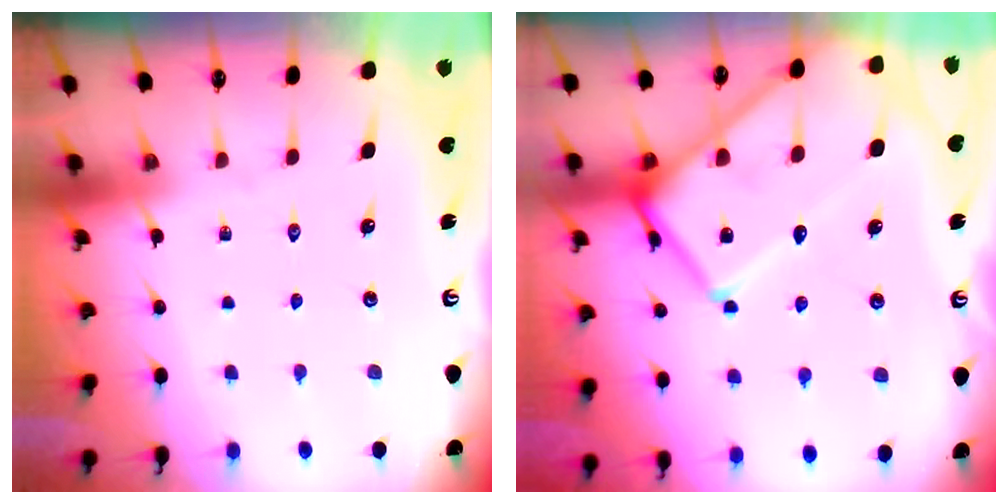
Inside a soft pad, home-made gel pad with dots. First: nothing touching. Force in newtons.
{"total": 20.3, "press": 20.2, "slide": 2.1}